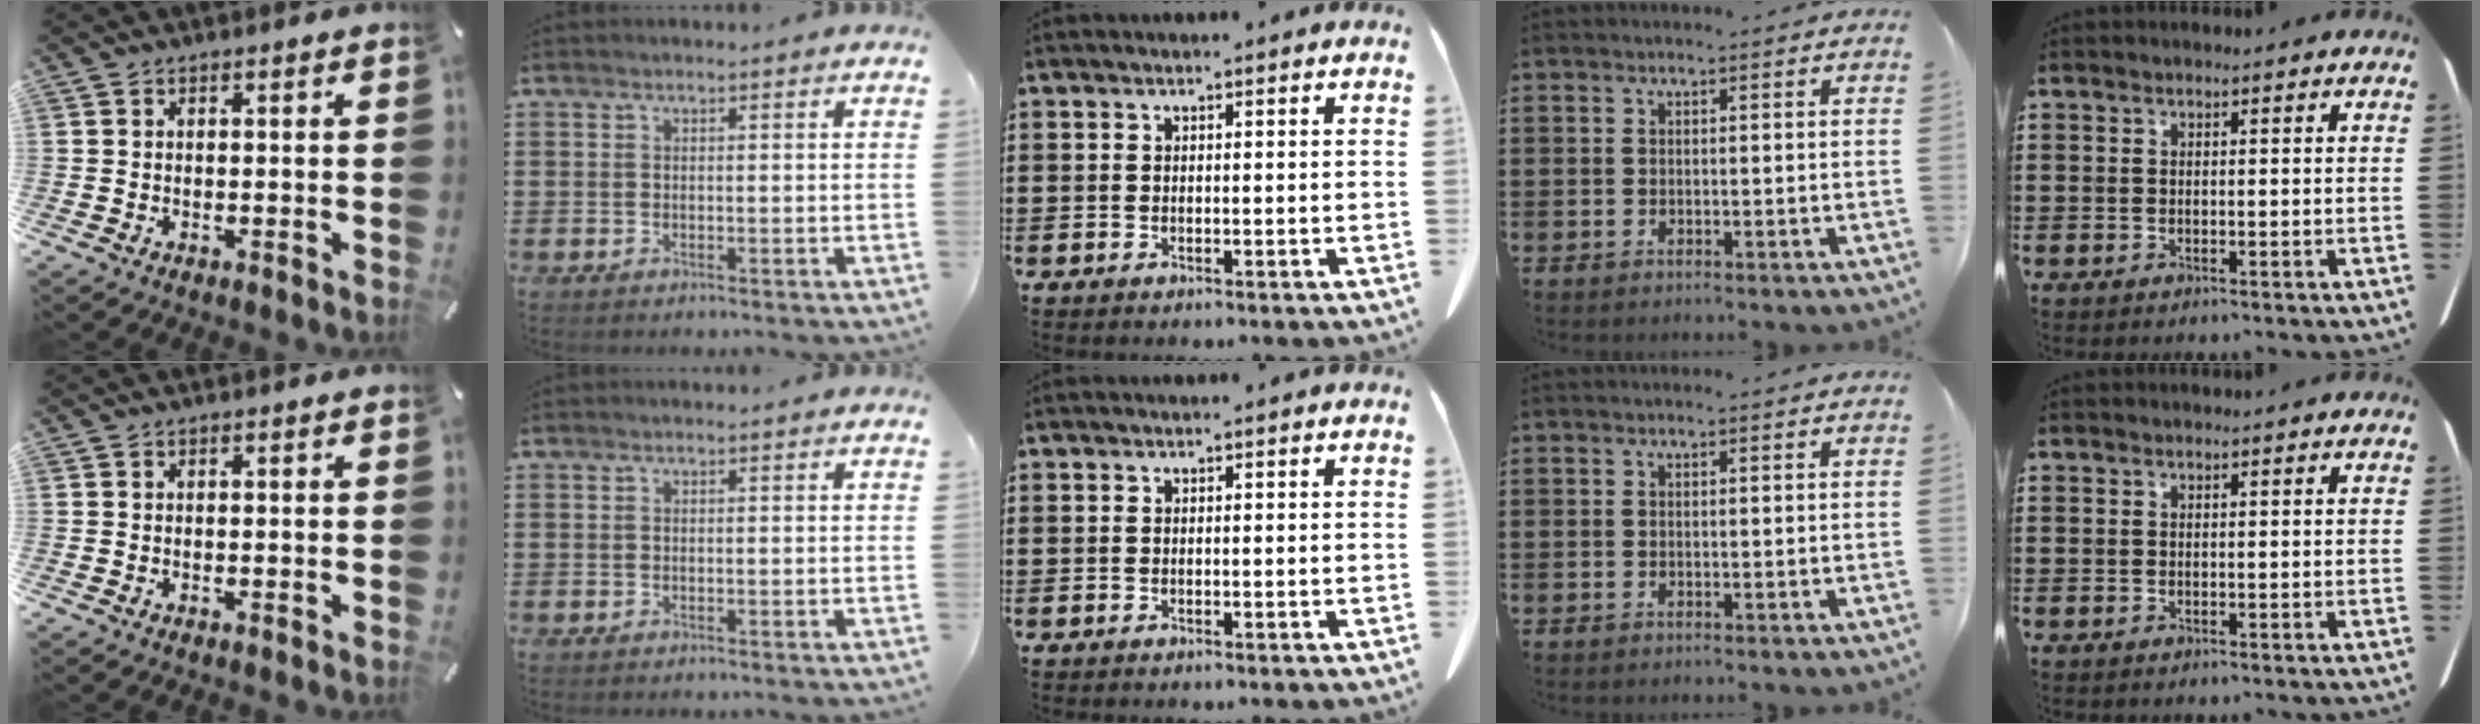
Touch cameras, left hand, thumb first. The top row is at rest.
{}